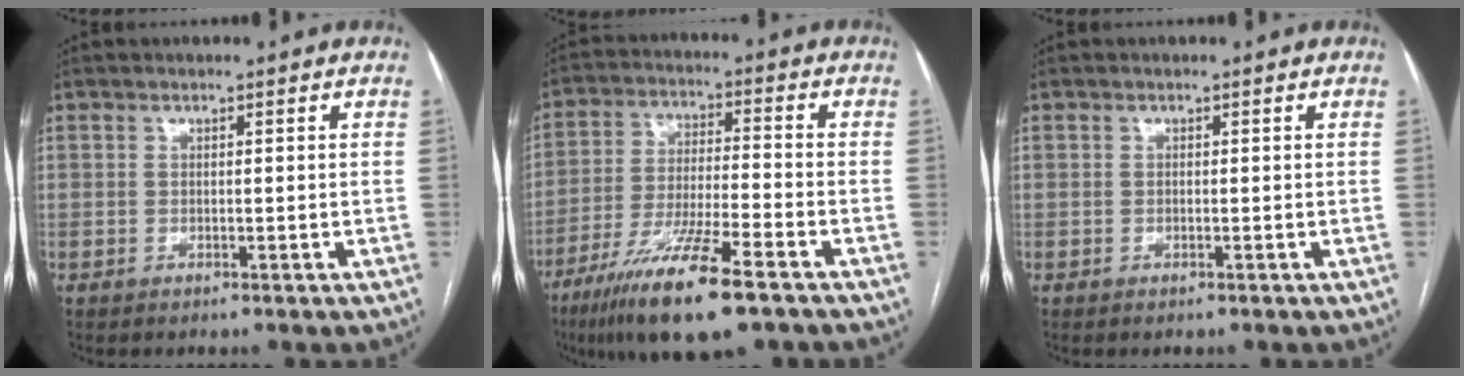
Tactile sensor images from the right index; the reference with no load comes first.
{"total": 15.1, "force": [-9.4, 1.4, 11.7], "torque": [-0.229, -0.039, -0.168]}
{"total": 0.0}